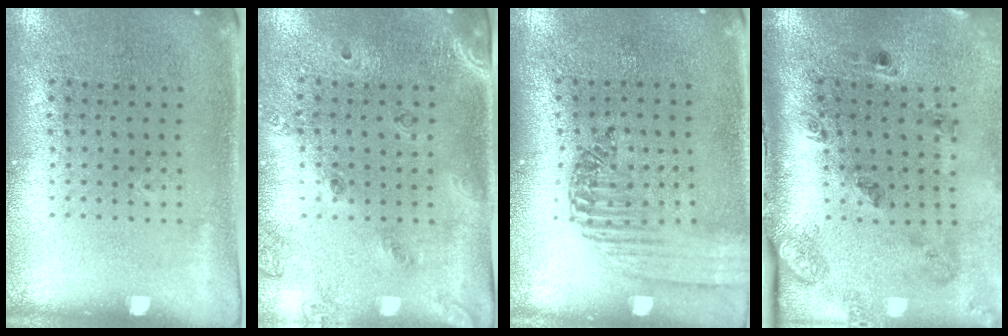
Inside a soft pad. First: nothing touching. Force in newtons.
{"total": 1.5, "press": 1.3, "slide": 0.7}
{"total": 1.3, "press": 1.3, "slide": 0.4}
{"total": 2.4, "press": 1.7, "slide": 1.8}